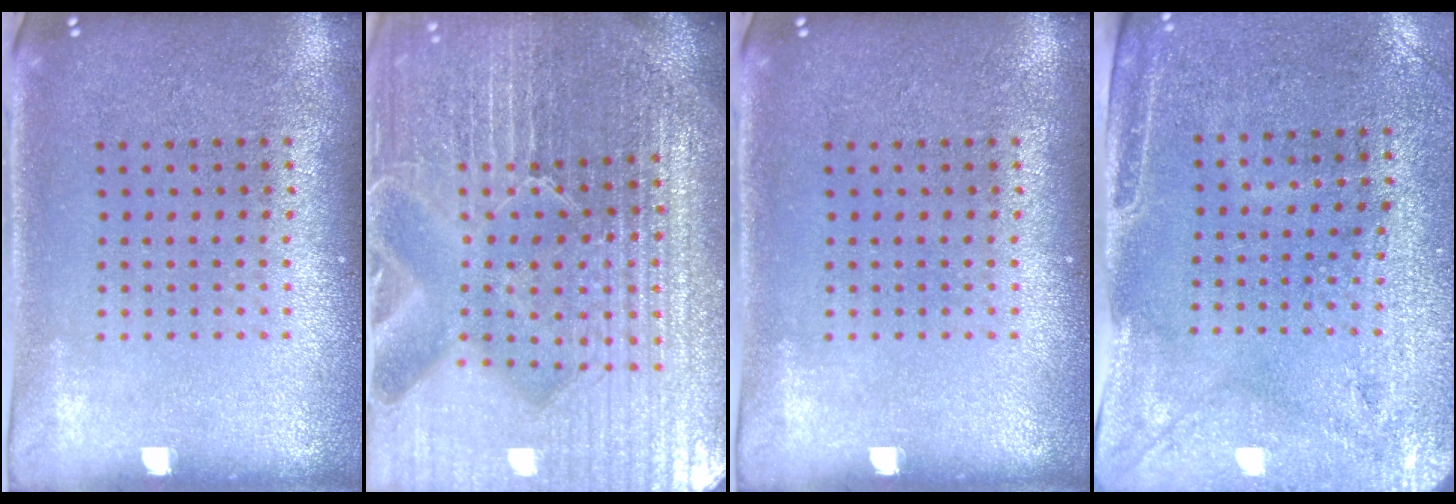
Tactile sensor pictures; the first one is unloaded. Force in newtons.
{"total": 6.7, "press": 5.8, "slide": 3.3}
{"total": 0.0}
{"total": 3.0, "press": 2.5, "slide": 1.5}